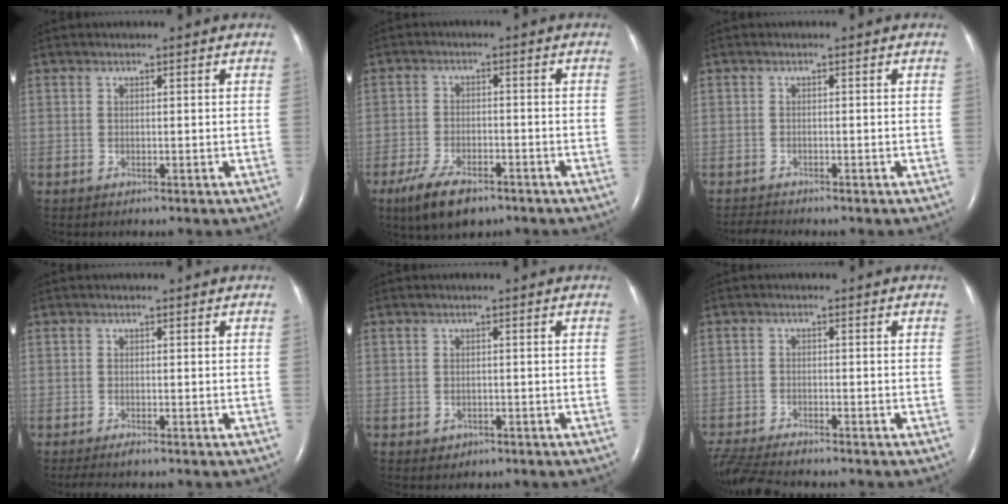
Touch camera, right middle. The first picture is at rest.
{"total": 7.9, "force": [-5.3, 3.1, 4.9], "torque": [-0.100, -0.011, -0.091]}
{"total": 1.4, "force": [-1.4, -0.1, 0.0], "torque": [-0.007, -0.009, -0.023]}
{"total": 2.1, "force": [-1.7, 0.2, 1.2], "torque": [-0.025, -0.007, -0.027]}
{"total": 1.5, "force": [-0.7, 1.2, 0.3], "torque": [-0.007, 0.003, -0.004]}
{"total": 9.6, "force": [-8.6, 1.3, 4.1], "torque": [-0.079, -0.020, -0.145]}